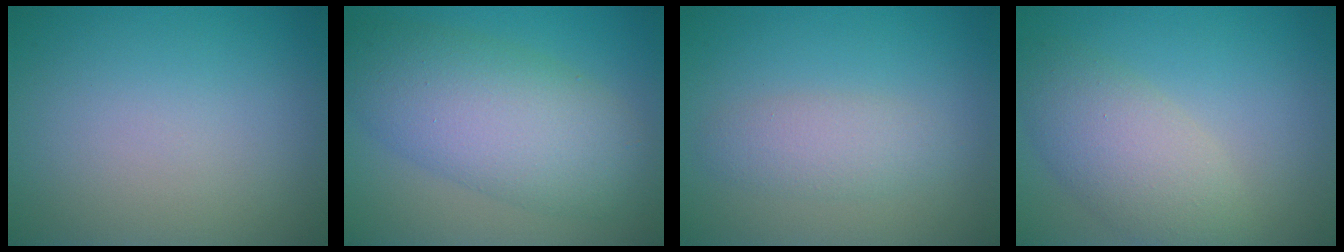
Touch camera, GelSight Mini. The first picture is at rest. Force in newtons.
{"total": 8.5, "press": 8.5, "slide": 0.1}
{"total": 2.4, "press": 2.4, "slide": 0.1}
{"total": 5.0, "press": 5.0, "slide": 0.4}